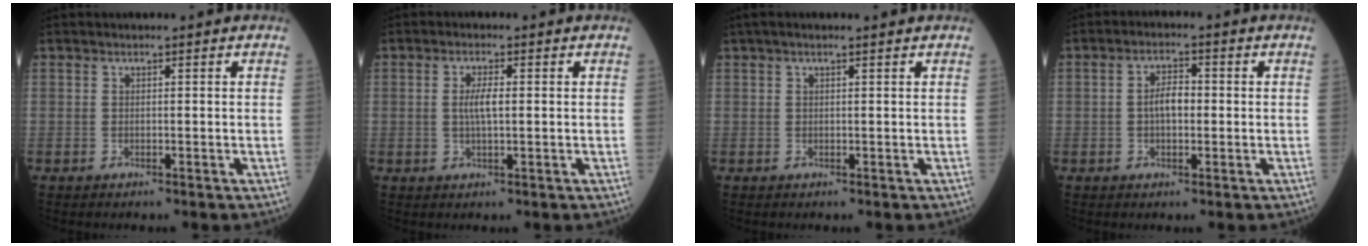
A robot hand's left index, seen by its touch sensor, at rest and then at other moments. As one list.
[{"total": 3.0, "force": [0.1, 0.6, 2.9], "torque": [-0.060, -0.001, 0.003]}, {"total": 2.6, "force": [1.9, 0.0, 1.8], "torque": [-0.030, 0.020, 0.029]}, {"total": 3.8, "force": [-0.3, 1.8, 3.3], "torque": [-0.066, 0.008, -0.008]}]